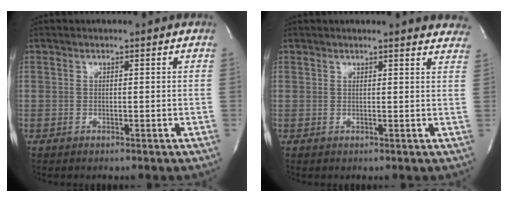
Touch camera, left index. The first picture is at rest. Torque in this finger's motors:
{"motor_torque": [0.12, -0.15, 0.00, 0.00]}